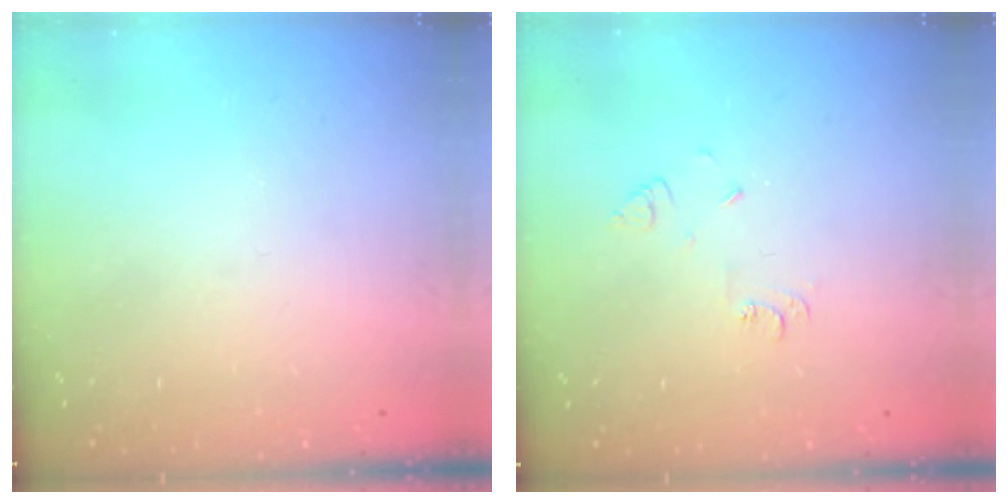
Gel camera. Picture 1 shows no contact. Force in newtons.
{"total": 4.9, "press": 4.8, "slide": 0.7}